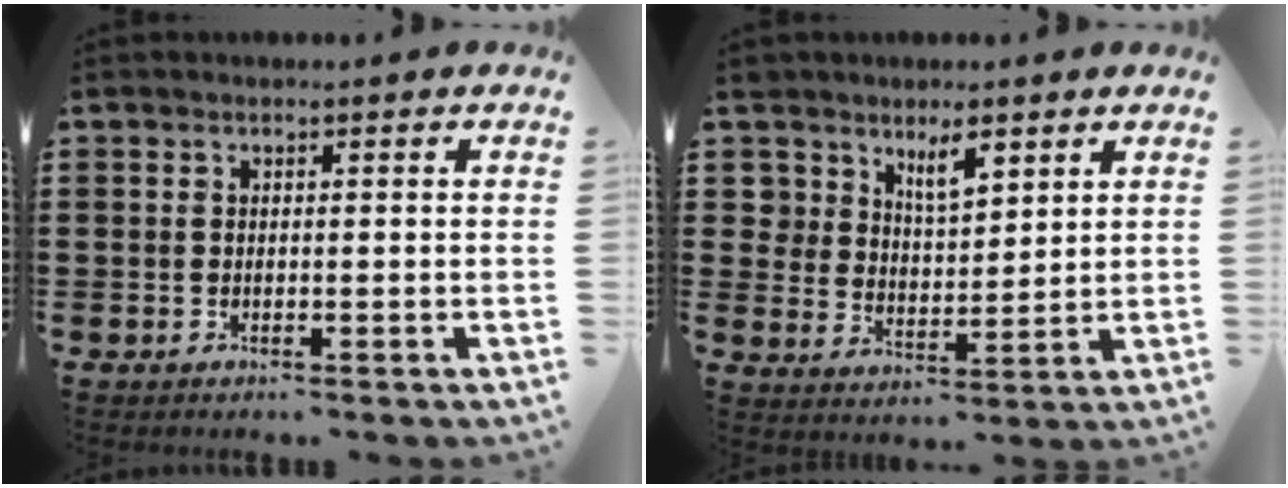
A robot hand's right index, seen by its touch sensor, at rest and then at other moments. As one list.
[{"total": 5.7, "force": [4.3, 3.1, 2.1], "torque": [-0.048, -0.003, 0.075]}]